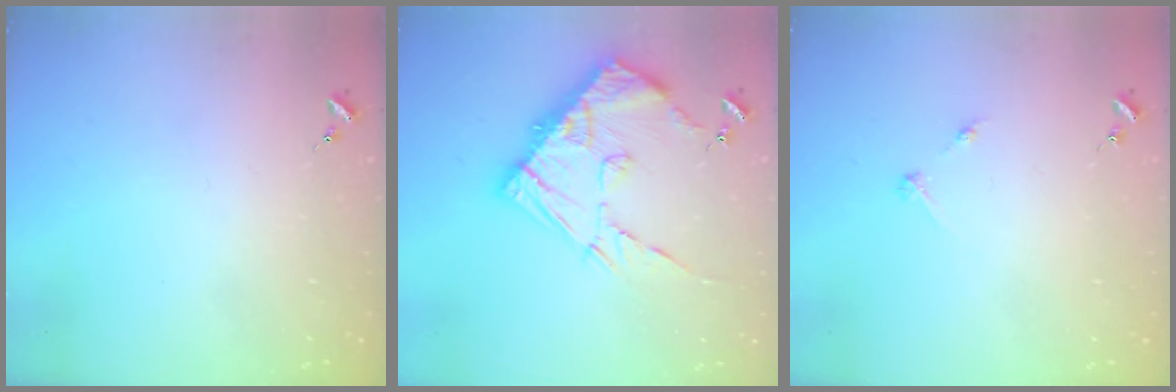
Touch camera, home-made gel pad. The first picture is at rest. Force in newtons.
{"total": 18.0, "press": 17.9, "slide": 1.9}
{"total": 2.7, "press": 2.7, "slide": 0.3}